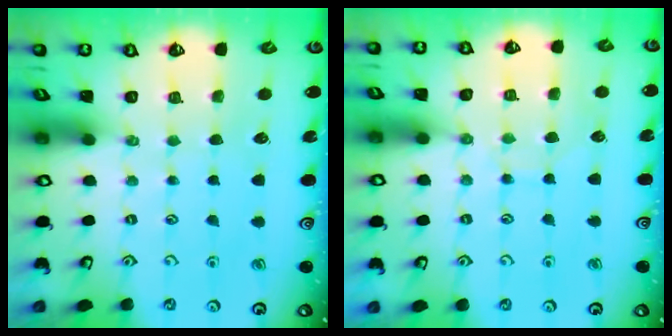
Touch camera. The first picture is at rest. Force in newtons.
{"total": 7.9, "press": 7.8, "slide": 0.5}